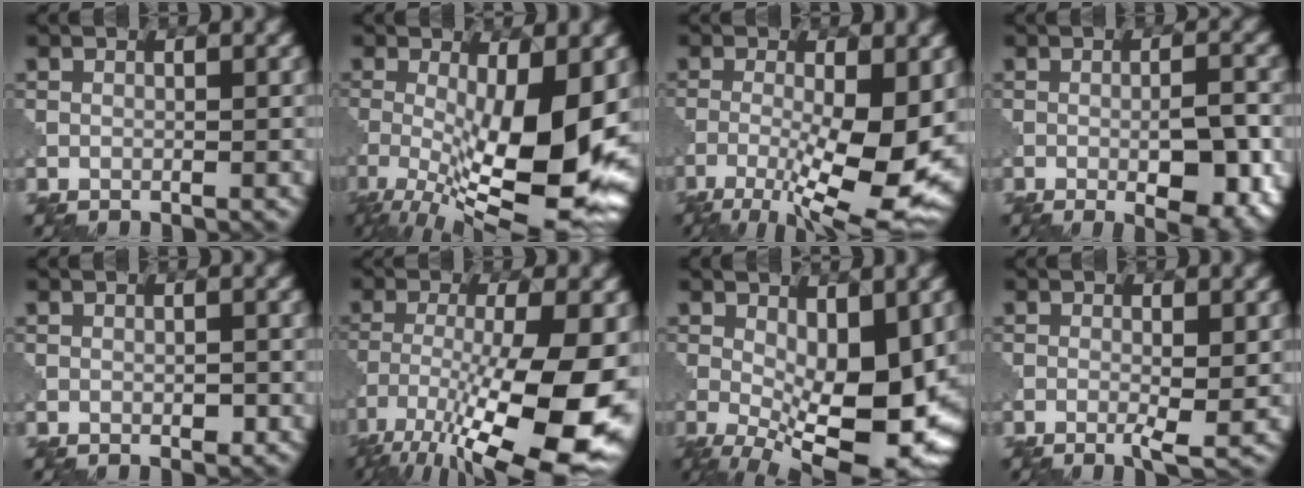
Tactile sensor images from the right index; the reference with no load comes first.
{"total": 13.3, "force": [-2.4, 4.1, 12.4], "torque": [-0.197, -0.018, -0.036]}
{"total": 11.4, "force": [-3.1, 3.4, 10.4], "torque": [-0.180, -0.021, -0.046]}
{"total": 6.7, "force": [-1.9, 2.2, 6.1], "torque": [-0.088, -0.006, -0.022]}
{"total": 0.8, "force": [-0.2, 0.4, 0.7], "torque": [-0.011, 0.002, -0.003]}
{"total": 15.4, "force": [-7.3, 4.6, 12.7], "torque": [-0.229, -0.022, -0.116]}
{"total": 11.6, "force": [-0.9, 5.0, 10.5], "torque": [-0.163, -0.017, -0.008]}
{"total": 2.7, "force": [-0.7, 0.4, 2.5], "torque": [-0.046, -0.006, -0.012]}